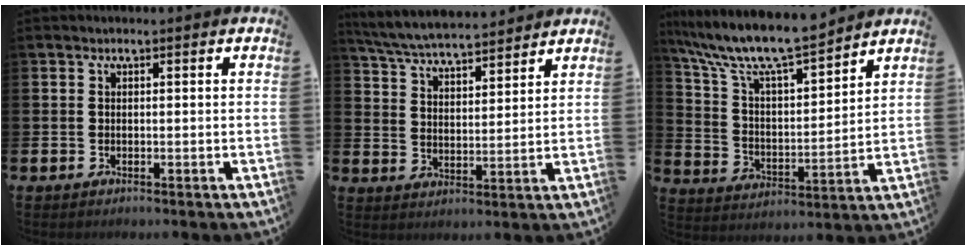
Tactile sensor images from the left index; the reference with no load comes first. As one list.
[{"total": 6.3, "force": [6.2, 0.7, 1.2], "torque": [-0.048, -0.037, 0.109]}, {"total": 10.7, "force": [9.8, 1.5, 4.1], "torque": [-0.120, -0.060, 0.170]}]